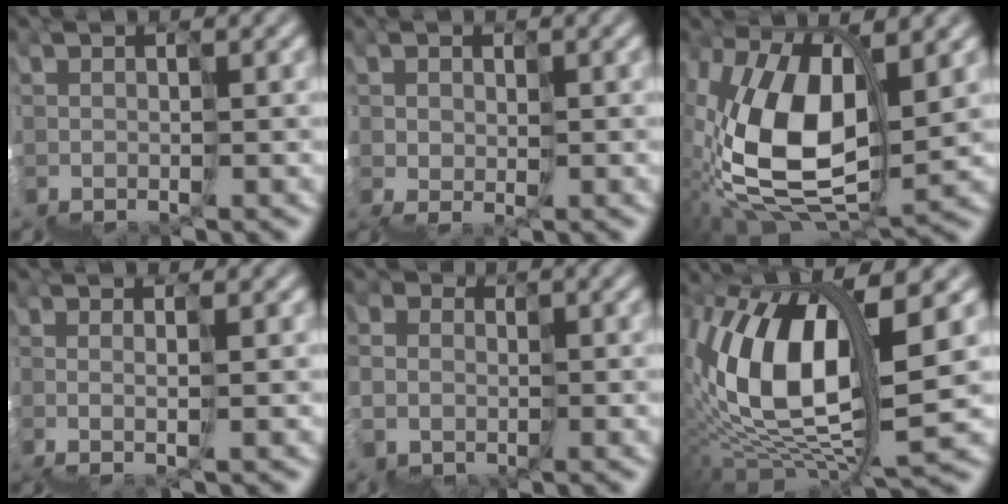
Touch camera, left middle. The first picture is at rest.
{"total": 2.0, "force": [0.4, 1.9, 0.4], "torque": [-0.004, 0.008, 0.016]}
{"total": 8.0, "force": [1.8, 4.2, 6.5], "torque": [-0.135, 0.016, 0.023]}
{"total": 1.4, "force": [0.6, 0.3, 1.3], "torque": [0.014, 0.019, 0.009]}
{"total": 2.7, "force": [-0.5, 2.4, -1.1], "torque": [0.006, -0.005, -0.012]}
{"total": 5.8, "force": [2.3, 2.0, 4.9], "torque": [-0.105, 0.018, 0.036]}